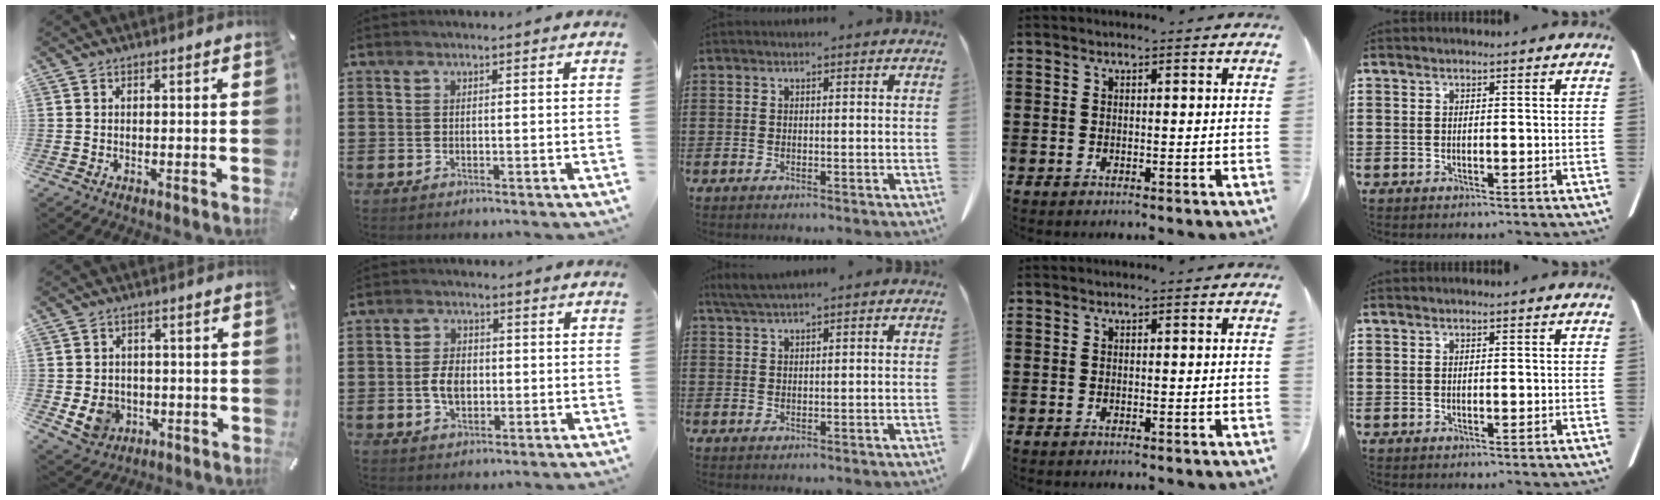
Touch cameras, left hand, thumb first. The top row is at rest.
{"thumb": {"total": 7.4, "force": [-1.3, 6.7, 2.8], "torque": [-0.064, 0.007, -0.022]}, "index": {"total": 4.3, "force": [-0.5, 2.8, 3.3], "torque": [-0.063, 0.001, -0.014]}, "middle": {"total": 2.5, "force": [2.1, -0.1, 1.4], "torque": [-0.031, 0.000, 0.040]}}